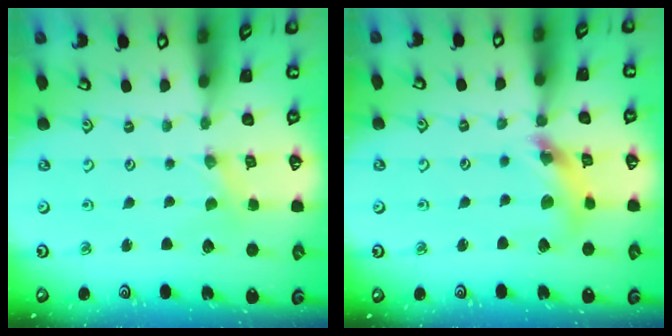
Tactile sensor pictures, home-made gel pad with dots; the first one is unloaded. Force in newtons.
{"total": 11.1, "press": 11.0, "slide": 1.1}